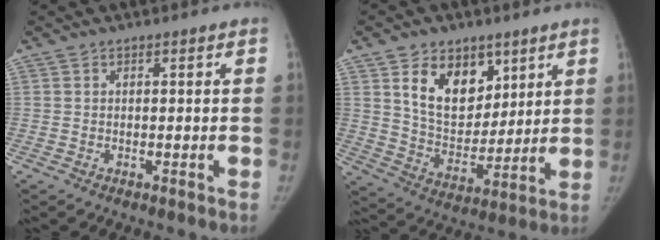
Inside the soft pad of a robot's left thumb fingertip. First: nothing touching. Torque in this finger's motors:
{"motor_torque": [0.01, 0.13, 1.29, -0.84, 0.38]}